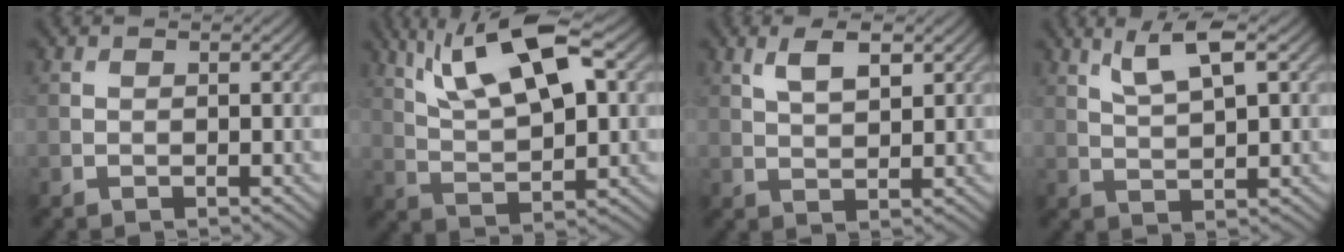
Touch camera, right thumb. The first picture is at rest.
{"total": 12.7, "force": [6.2, 4.1, 10.3], "torque": [-0.204, 0.011, 0.113]}
{"total": 4.1, "force": [2.1, 1.6, 3.1], "torque": [-0.069, 0.001, 0.042]}
{"total": 5.4, "force": [2.8, 1.2, 4.4], "torque": [-0.098, 0.005, 0.058]}